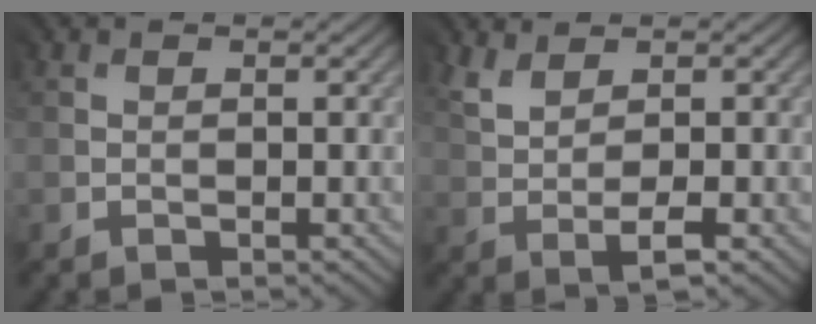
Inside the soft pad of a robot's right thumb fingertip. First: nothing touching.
{"total": 3.4, "force": [1.7, 0.8, 2.8], "torque": [-0.067, 0.001, 0.035]}